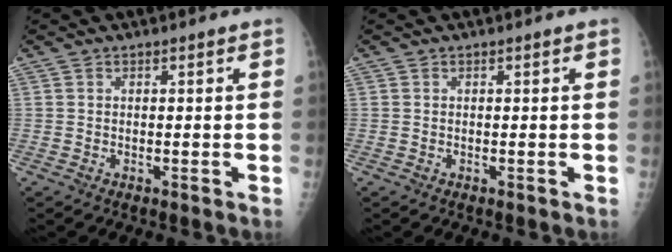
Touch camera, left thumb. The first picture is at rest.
{"total": 0.0}